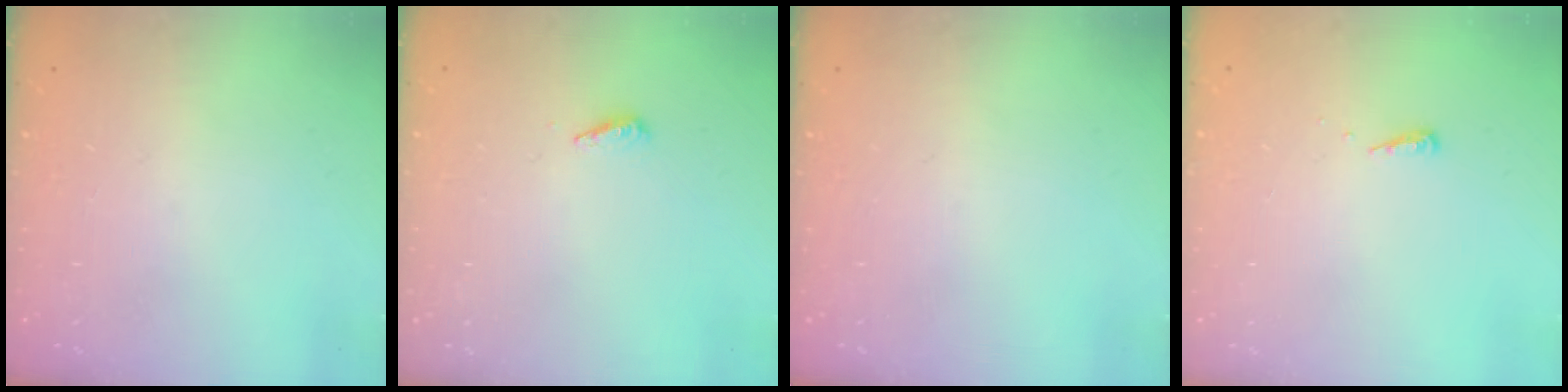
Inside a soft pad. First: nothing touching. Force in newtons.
{"total": 2.9, "press": 2.9, "slide": 0.3}
{"total": 0.0}
{"total": 3.9, "press": 3.9, "slide": 0.5}